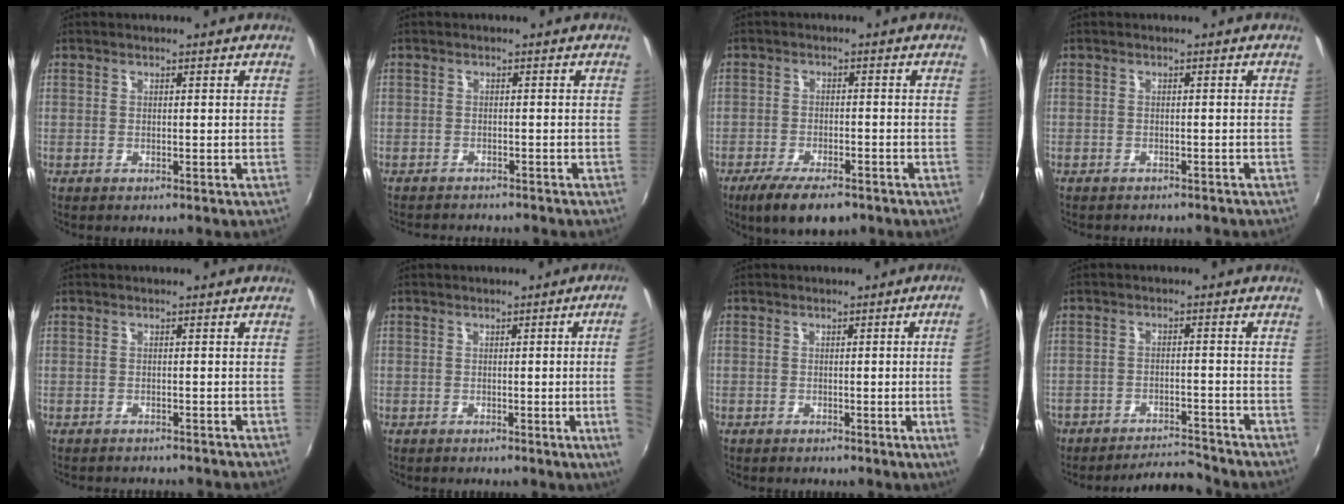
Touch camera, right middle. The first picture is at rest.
{"total": 5.1, "force": [-4.8, 0.7, 1.5], "torque": [-0.042, -0.013, -0.071]}
{"total": 8.8, "force": [-6.3, 2.7, 5.5], "torque": [-0.125, -0.022, -0.106]}
{"total": 3.4, "force": [-3.1, 1.0, 1.1], "torque": [-0.027, -0.012, -0.041]}
{"total": 4.1, "force": [-3.8, 0.9, 1.3], "torque": [-0.034, -0.011, -0.054]}
{"total": 8.7, "force": [-0.1, -1.3, 8.6], "torque": [-0.093, -0.003, 0.001]}
{"total": 6.2, "force": [-0.2, -1.7, 6.0], "torque": [-0.078, -0.011, 0.000]}
{"total": 6.4, "force": [-6.3, 0.9, 0.0], "torque": [-0.022, 0.010, -0.103]}